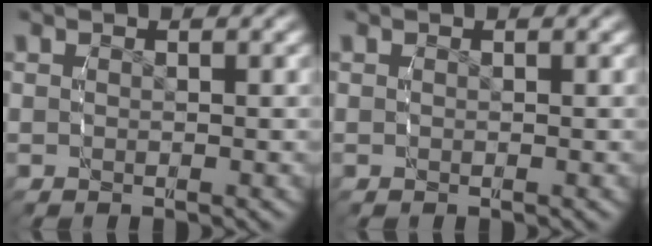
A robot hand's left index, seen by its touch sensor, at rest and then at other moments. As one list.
[{"total": 0.0}]